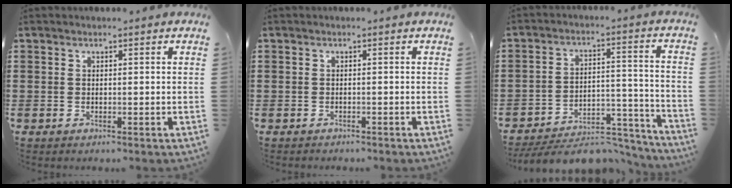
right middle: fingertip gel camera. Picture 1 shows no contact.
{"total": 0.7, "force": [-0.7, 0.3, -0.1], "torque": [0.001, 0.001, -0.015]}
{"total": 7.1, "force": [-6.6, 1.4, 2.2], "torque": [-0.034, 0.015, -0.126]}